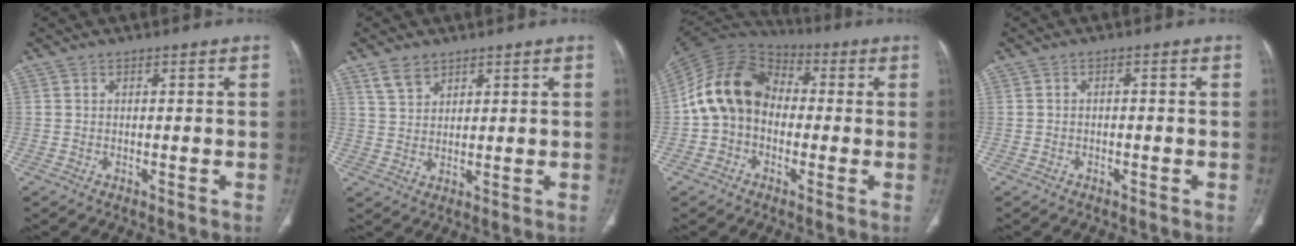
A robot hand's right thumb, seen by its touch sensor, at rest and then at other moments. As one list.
[{"total": 4.1, "force": [3.0, 2.3, 1.5], "torque": [-0.018, -0.014, 0.065]}, {"total": 14.4, "force": [-0.6, 11.1, 9.1], "torque": [-0.156, 0.036, -0.027]}, {"total": 0.6, "force": [-0.3, 0.3, 0.5], "torque": [-0.009, 0.007, -0.007]}]